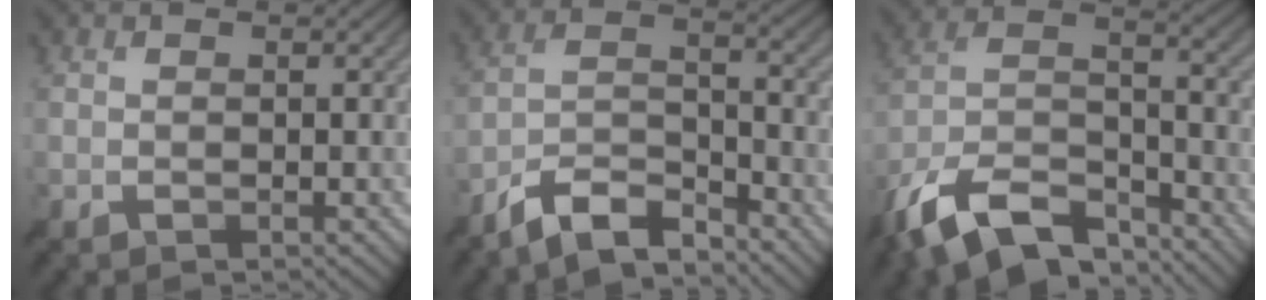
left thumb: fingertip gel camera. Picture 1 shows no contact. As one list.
[{"total": 7.5, "force": [-6.2, 1.9, 3.7], "torque": [-0.074, 0.003, -0.128]}, {"total": 14.0, "force": [-10.4, 5.5, 7.6], "torque": [-0.167, -0.003, -0.205]}]